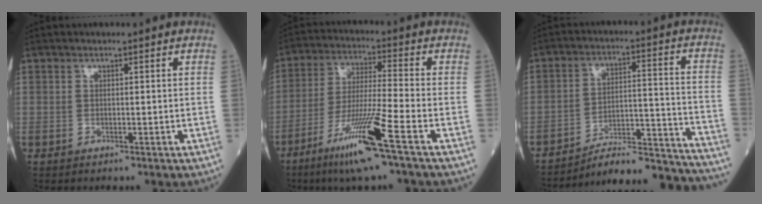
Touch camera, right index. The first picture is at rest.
{"total": 12.3, "force": [-6.8, -1.1, 10.2], "torque": [-0.200, -0.031, -0.130]}
{"total": 20.3, "force": [-19.8, 0.1, 4.8], "torque": [-0.037, 0.019, -0.278]}